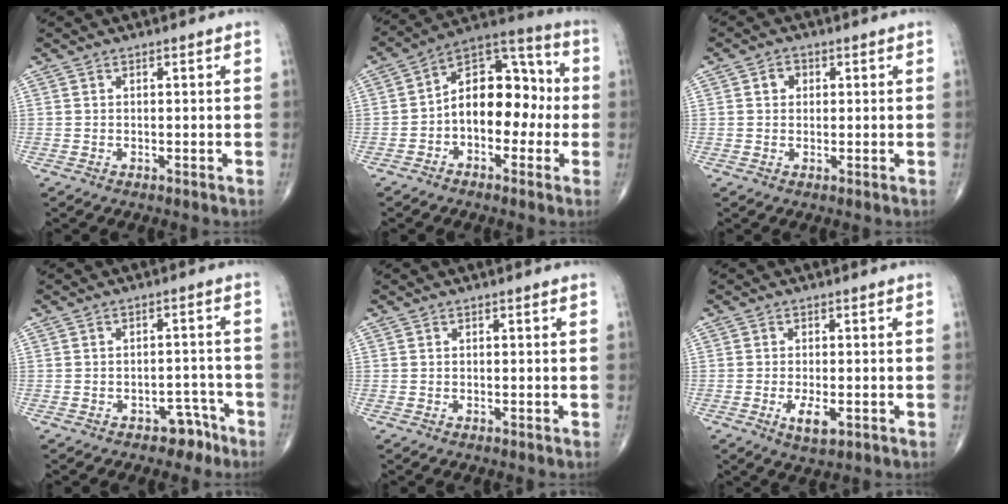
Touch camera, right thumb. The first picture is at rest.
{"total": 14.0, "force": [-1.6, 8.9, 10.7], "torque": [-0.127, 0.049, -0.042]}
{"total": 2.3, "force": [0.5, 2.0, 1.1], "torque": [-0.006, 0.003, 0.005]}
{"total": 4.3, "force": [-2.9, 2.8, 1.5], "torque": [0.002, 0.036, -0.037]}
{"total": 0.0}
{"total": 4.3, "force": [-1.4, 1.8, 3.7], "torque": [-0.065, -0.006, -0.020]}